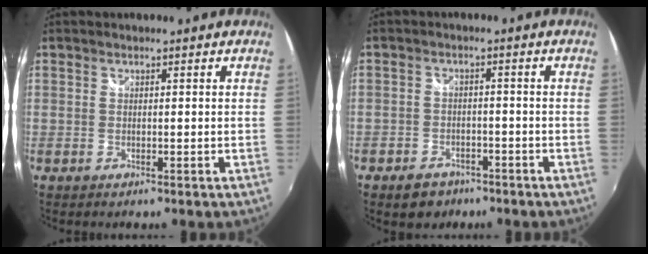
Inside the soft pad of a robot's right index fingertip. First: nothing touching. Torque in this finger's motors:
{"motor_torque": [0.28, -0.30, 0.08, -0.01]}